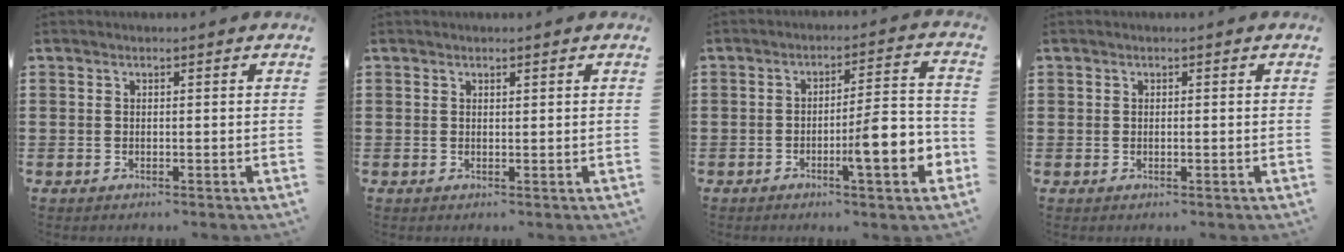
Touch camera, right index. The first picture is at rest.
{"total": 0.5, "force": [0.4, 0.2, 0.2], "torque": [-0.004, 0.001, 0.008]}
{"total": 9.2, "force": [-3.4, 1.7, 8.4], "torque": [-0.117, -0.005, -0.059]}
{"total": 0.0}